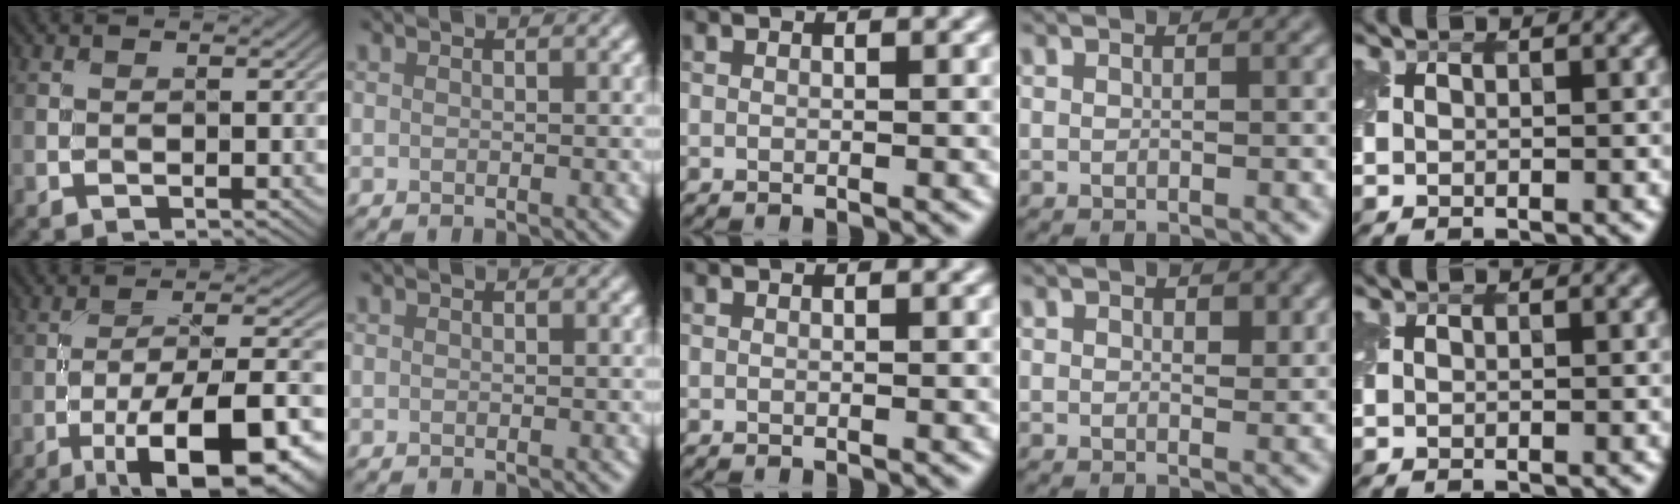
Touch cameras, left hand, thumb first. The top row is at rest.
{"thumb": {"total": 16.0, "force": [-8.0, 5.1, 12.9], "torque": [-0.195, 0.000, -0.123]}, "ring": {"total": 1.2, "force": [0.6, 0.7, 0.9], "torque": [-0.008, -0.004, 0.010]}}